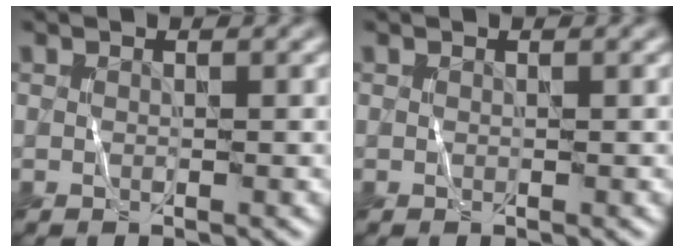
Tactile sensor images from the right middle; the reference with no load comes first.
{"total": 0.0}